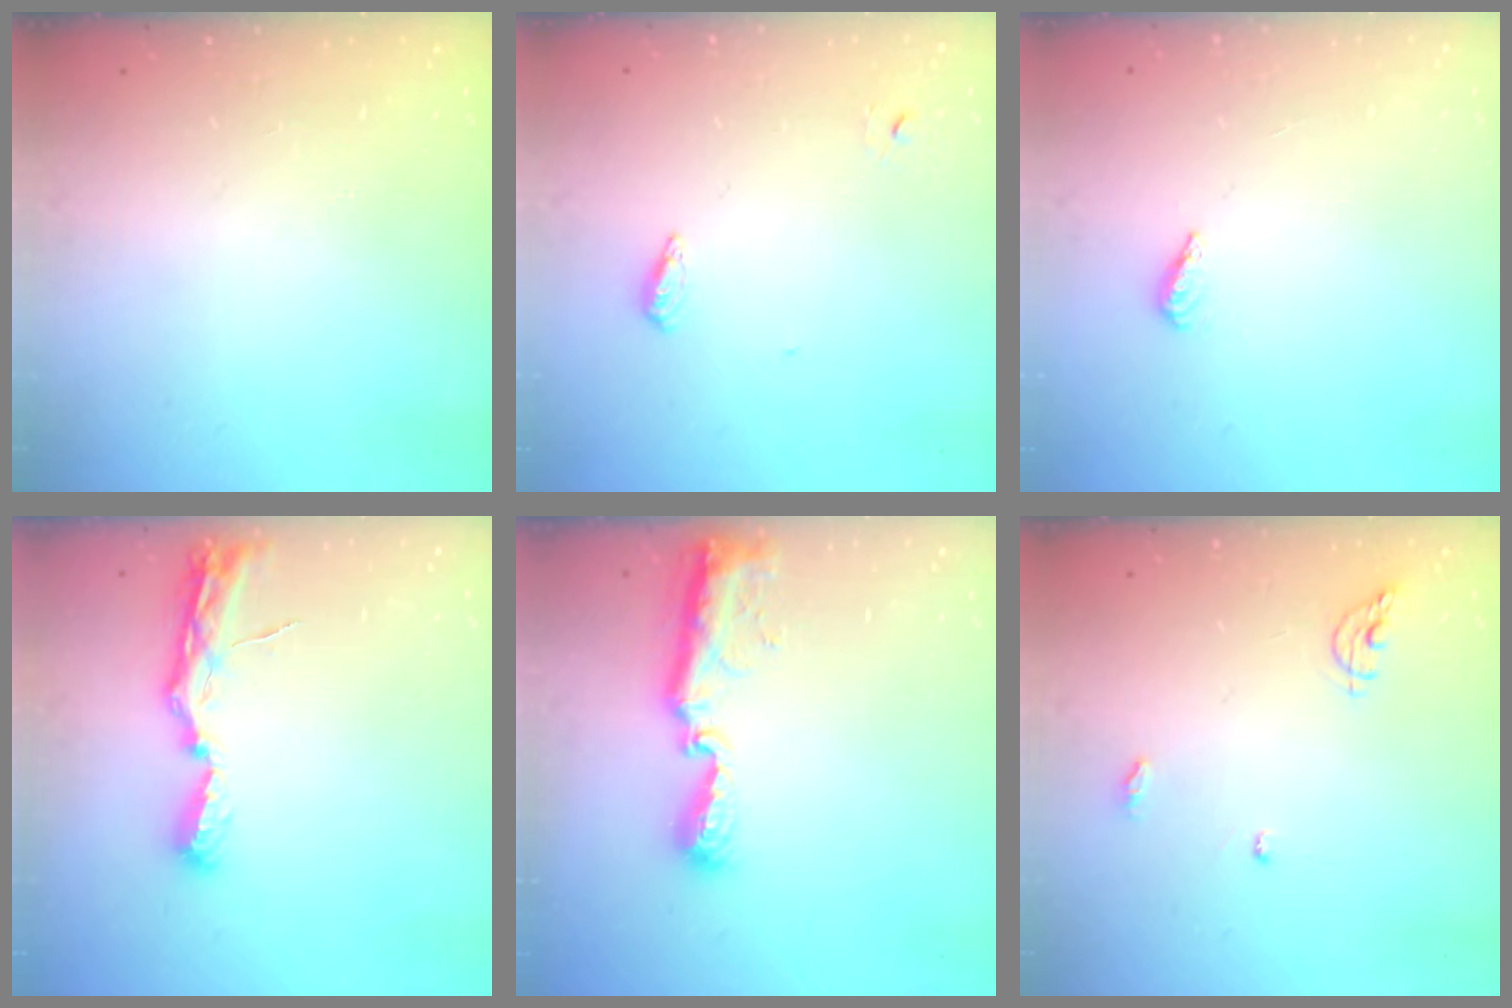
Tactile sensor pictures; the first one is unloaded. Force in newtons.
{"total": 4.6, "press": 4.4, "slide": 1.0}
{"total": 2.1, "press": 1.9, "slide": 0.8}
{"total": 8.0, "press": 8.0, "slide": 0.7}
{"total": 8.6, "press": 8.6, "slide": 0.5}
{"total": 6.5, "press": 6.5, "slide": 0.5}